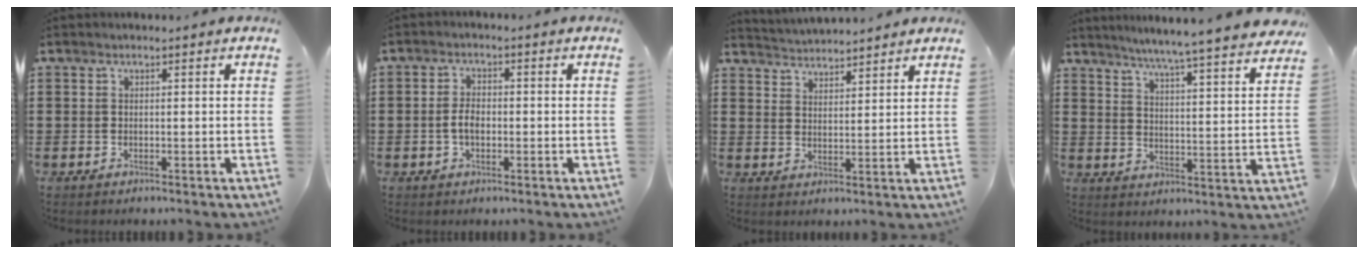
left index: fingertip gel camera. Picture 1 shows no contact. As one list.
[{"total": 3.2, "force": [-0.4, 1.7, 2.6], "torque": [-0.066, 0.000, -0.014]}, {"total": 3.4, "force": [3.4, -0.2, -0.3], "torque": [-0.007, -0.017, 0.061]}, {"total": 5.5, "force": [5.0, -1.4, 1.9], "torque": [-0.058, -0.045, 0.080]}]